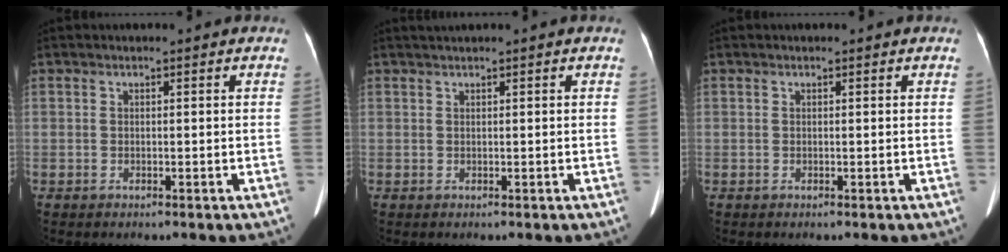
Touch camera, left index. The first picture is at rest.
{"total": 1.2, "force": [1.1, -0.4, 0.5], "torque": [-0.010, 0.012, 0.025]}
{"total": 0.9, "force": [0.8, 0.1, 0.3], "torque": [-0.009, 0.012, 0.012]}